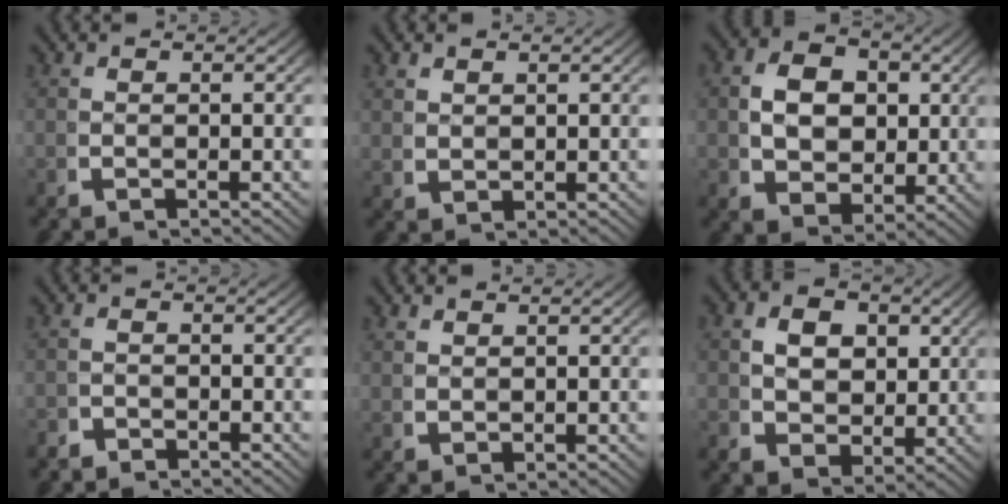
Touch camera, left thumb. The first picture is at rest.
{"total": 1.4, "force": [1.3, 0.4, 0.4], "torque": [-0.005, 0.002, 0.037]}
{"total": 8.0, "force": [0.9, 6.0, 5.2], "torque": [-0.097, -0.030, 0.025]}
{"total": 2.0, "force": [-1.9, 0.6, -0.1], "torque": [0.004, -0.012, -0.033]}
{"total": 1.3, "force": [1.2, 0.2, 0.3], "torque": [-0.003, 0.003, 0.034]}
{"total": 5.7, "force": [1.1, 4.3, 3.6], "torque": [-0.064, -0.027, 0.031]}